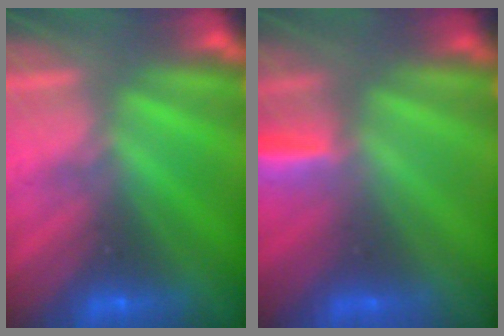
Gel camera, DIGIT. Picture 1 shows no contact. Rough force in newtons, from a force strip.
{"total": 2.9}